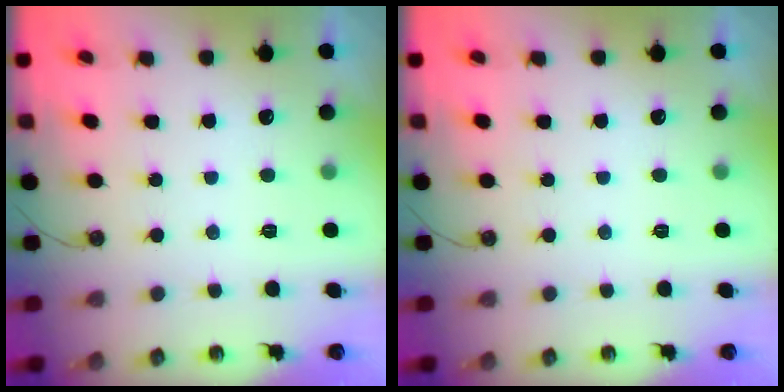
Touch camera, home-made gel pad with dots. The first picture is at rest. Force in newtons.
{"total": 0.0}